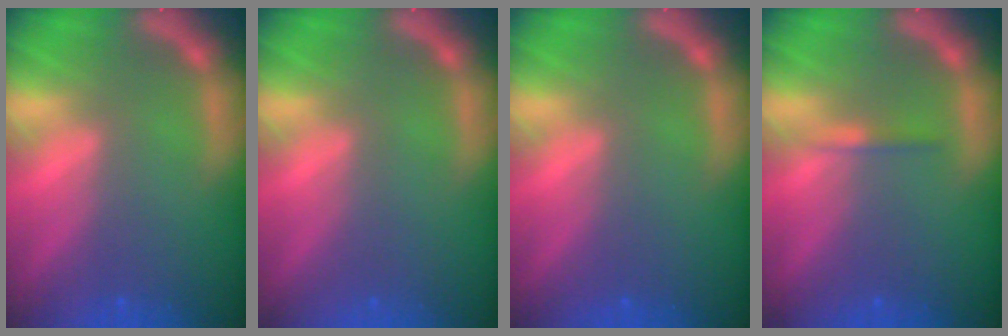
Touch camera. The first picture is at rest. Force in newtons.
{"total": 0.0}
{"total": 0.0}
{"total": 0.9}